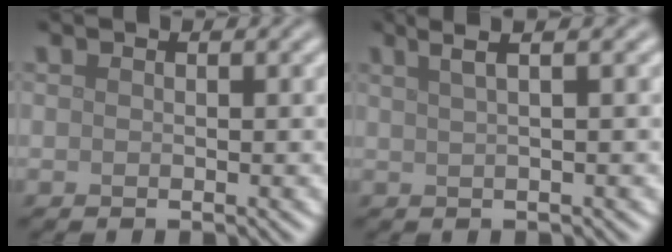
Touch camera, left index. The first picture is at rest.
{"total": 3.9, "force": [2.3, 1.4, 2.9], "torque": [-0.026, 0.020, 0.006]}